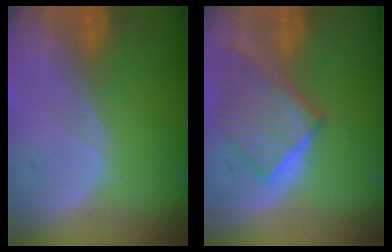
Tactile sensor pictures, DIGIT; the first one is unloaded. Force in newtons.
{"total": 6.9, "press": 6.9, "slide": 0.2}